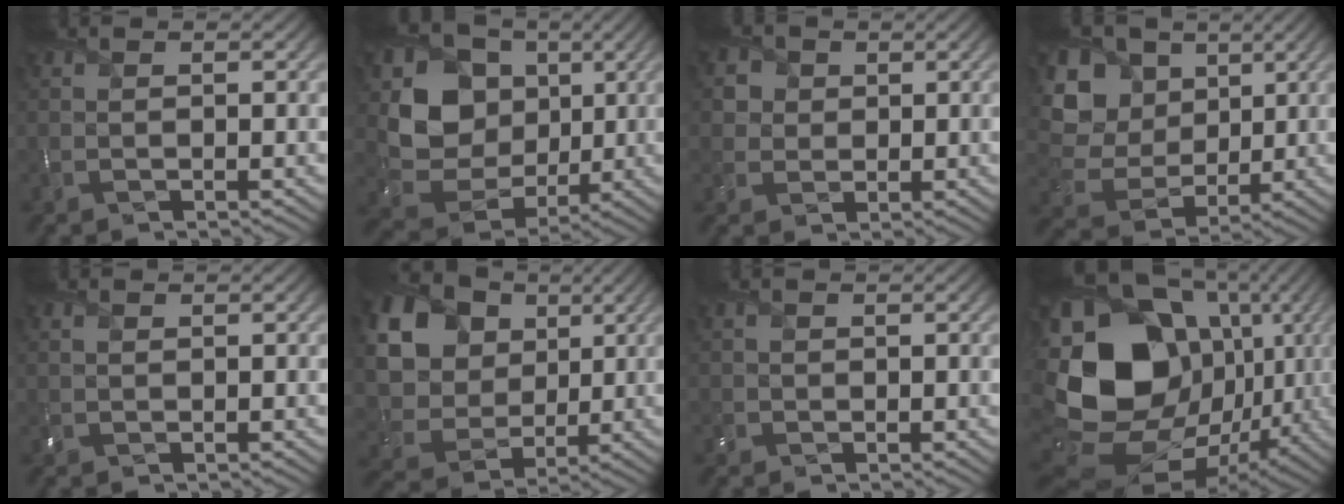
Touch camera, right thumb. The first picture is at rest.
{"total": 11.6, "force": [2.5, 9.8, 5.7], "torque": [-0.133, -0.007, 0.031]}
{"total": 3.5, "force": [1.2, 3.2, 1.0], "torque": [-0.044, -0.001, 0.024]}
{"total": 12.6, "force": [4.1, 10.1, 6.5], "torque": [-0.208, 0.032, 0.081]}
{"total": 1.1, "force": [0.5, 0.6, 0.7], "torque": [-0.022, 0.004, 0.010]}
{"total": 21.1, "force": [8.1, 16.6, 10.2], "torque": [-0.295, 0.023, 0.178]}
{"total": 1.2, "force": [0.1, 1.1, 0.3], "torque": [-0.012, 0.001, -0.001]}
{"total": 22.7, "force": [0.9, 17.7, 14.3], "torque": [-0.328, -0.033, 0.046]}